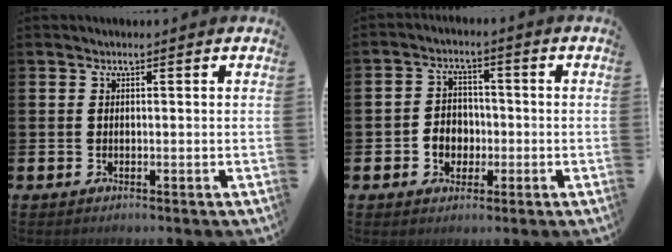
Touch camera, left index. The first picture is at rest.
{"total": 3.7, "force": [-0.9, 3.3, 1.3], "torque": [-0.025, 0.003, -0.025]}